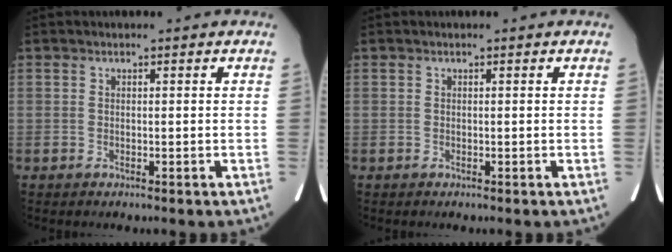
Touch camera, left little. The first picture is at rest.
{"total": 0.0}